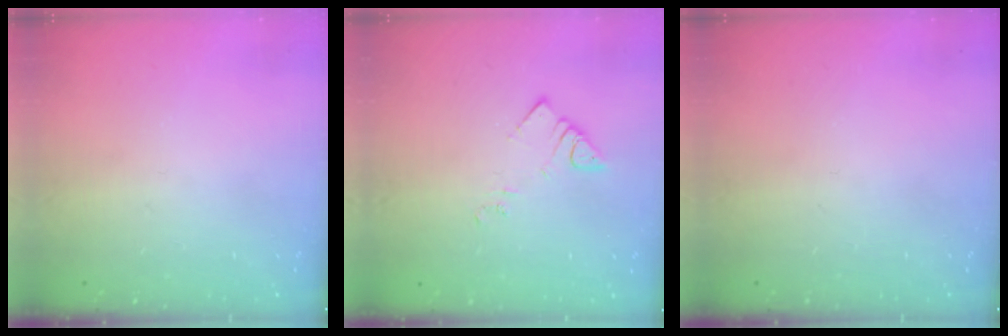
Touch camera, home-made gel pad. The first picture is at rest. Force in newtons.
{"total": 3.7, "press": 3.7, "slide": 0.4}
{"total": 0.0}